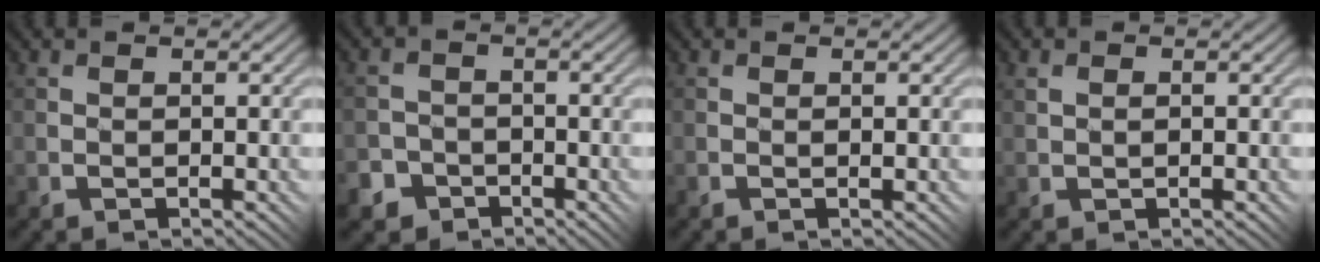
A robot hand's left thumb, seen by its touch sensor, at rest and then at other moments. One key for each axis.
{"total": 5.6, "fx": -3.8, "fy": 4.1, "fz": 0.5, "tx": -0.001, "ty": -0.008, "tz": -0.078}
{"total": 0.0}
{"total": 1.3, "fx": 0.3, "fy": 0.7, "fz": 1.0, "tx": -0.022, "ty": 0.008, "tz": 0.010}